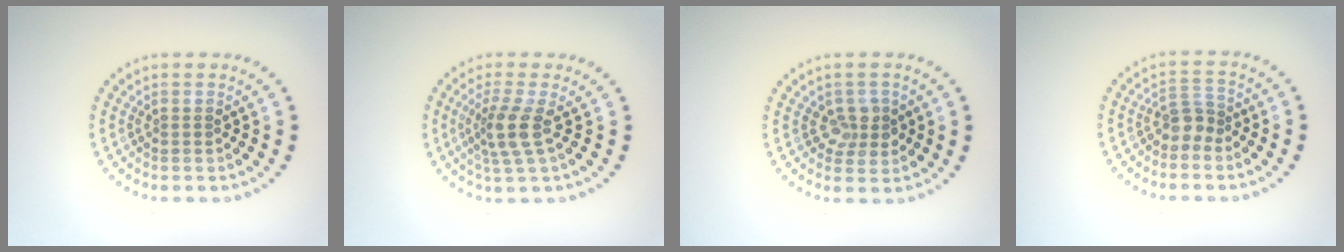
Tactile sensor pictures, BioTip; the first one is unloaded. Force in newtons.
{"total": 3.0, "press": 2.2, "slide": 1.9}
{"total": 2.4, "press": 2.2, "slide": 0.9}
{"total": 2.0, "press": 1.5, "slide": 1.3}